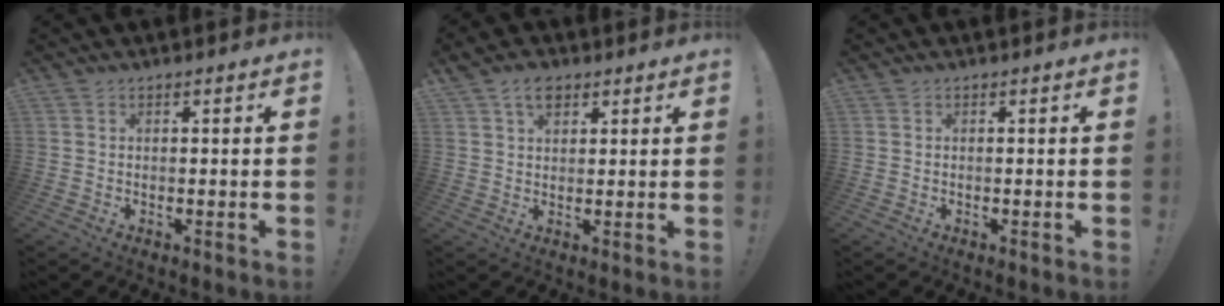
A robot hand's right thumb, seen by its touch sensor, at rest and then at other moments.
{"total": 5.9, "force": [3.5, 3.7, 3.1], "torque": [-0.047, -0.009, 0.064]}
{"total": 0.0}